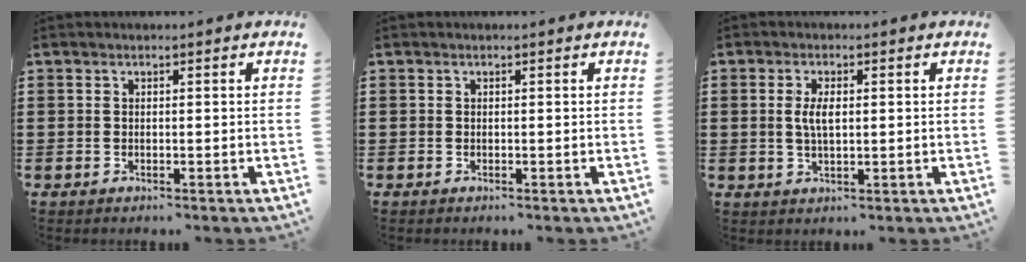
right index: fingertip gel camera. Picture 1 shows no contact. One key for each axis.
{"total": 0.0}
{"total": 3.6, "fx": 0.3, "fy": 1.4, "fz": 3.3, "tx": -0.066, "ty": 0.004, "tz": 0.004}